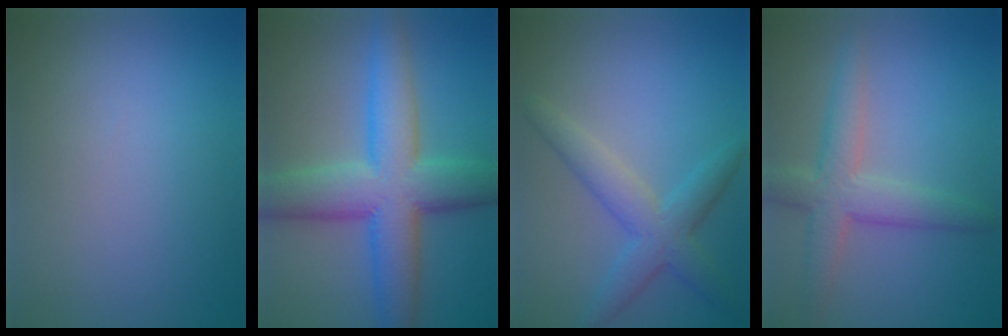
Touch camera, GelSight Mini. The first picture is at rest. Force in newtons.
{"total": 9.6, "press": 9.6, "slide": 0.1}
{"total": 4.3, "press": 4.3, "slide": 0.2}
{"total": 4.6, "press": 4.6, "slide": 0.4}